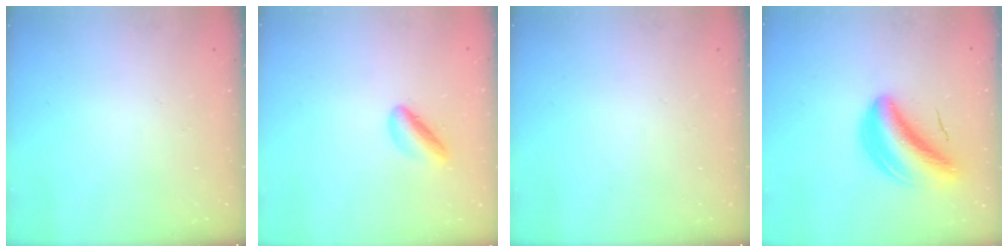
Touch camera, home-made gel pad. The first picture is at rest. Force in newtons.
{"total": 4.3, "press": 4.2, "slide": 0.6}
{"total": 0.0}
{"total": 8.1, "press": 7.8, "slide": 2.2}